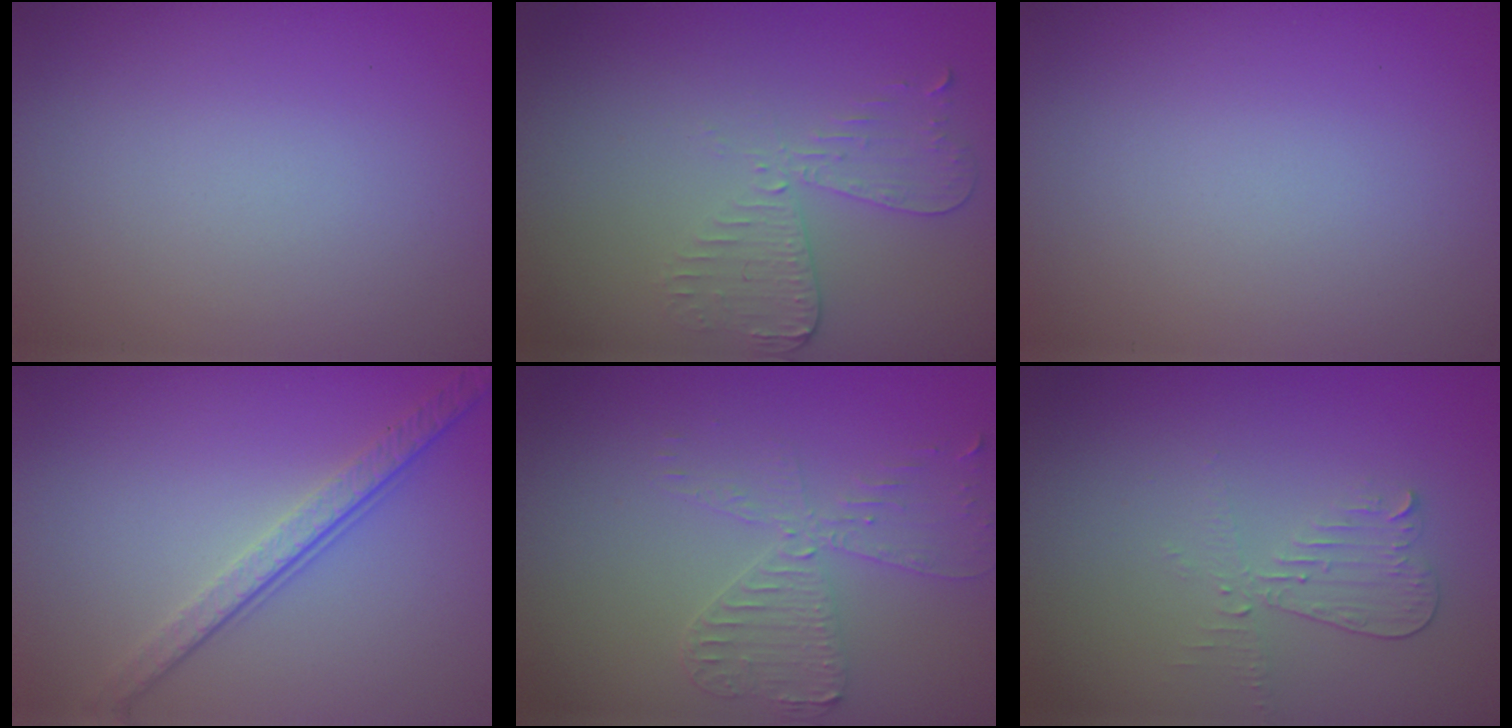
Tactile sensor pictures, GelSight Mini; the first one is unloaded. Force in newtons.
{"total": 2.9, "press": 2.6, "slide": 1.4}
{"total": 0.0}
{"total": 3.8, "press": 2.8, "slide": 2.7}
{"total": 3.5, "press": 3.0, "slide": 1.8}
{"total": 2.1, "press": 2.0, "slide": 0.5}